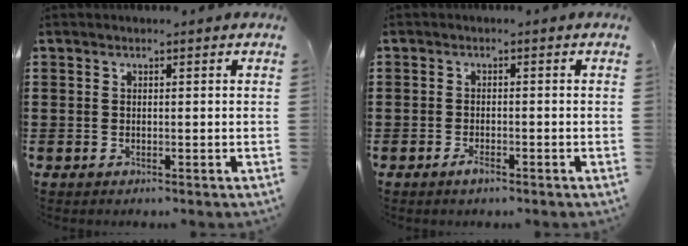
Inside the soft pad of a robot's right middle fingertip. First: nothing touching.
{"total": 1.5, "force": [-1.1, 0.4, 0.9], "torque": [-0.026, -0.005, -0.022]}